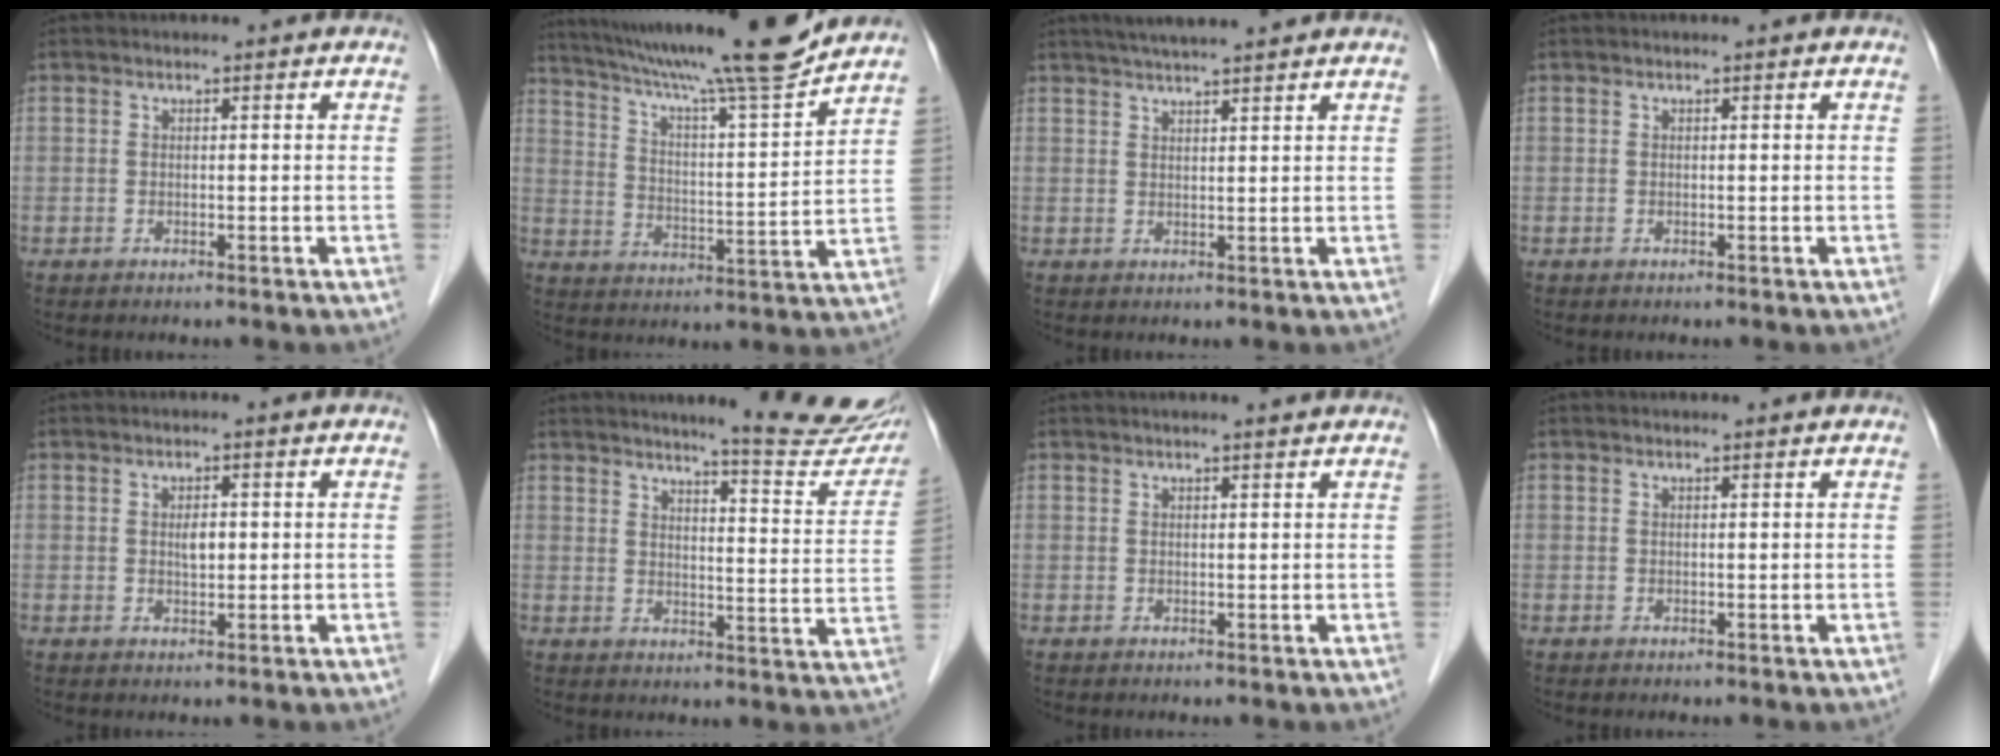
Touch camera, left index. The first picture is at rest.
{"total": 19.3, "force": [17.1, -0.7, 9.0], "torque": [-0.155, -0.016, 0.258]}
{"total": 7.8, "force": [6.7, 0.1, 3.9], "torque": [-0.060, 0.027, 0.098]}
{"total": 0.0}
{"total": 1.9, "force": [0.3, 0.8, 1.7], "torque": [-0.031, 0.000, 0.006]}
{"total": 15.7, "force": [14.2, 0.8, 6.8], "torque": [-0.081, -0.068, 0.162]}
{"total": 2.4, "force": [2.1, -0.1, 1.1], "torque": [-0.016, 0.011, 0.029]}
{"total": 0.8, "force": [0.8, 0.0, 0.1], "torque": [-0.010, 0.004, 0.011]}